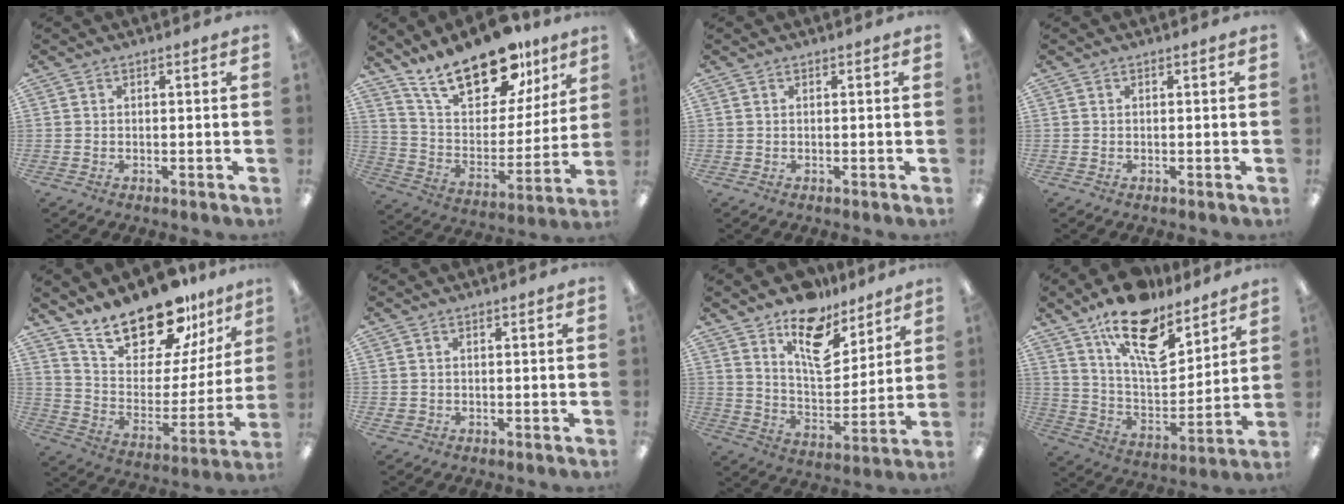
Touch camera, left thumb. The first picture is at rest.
{"total": 22.0, "force": [16.2, 9.4, 11.5], "torque": [-0.196, -0.098, 0.284]}
{"total": 0.0}
{"total": 0.0}
{"total": 20.3, "force": [16.3, 8.0, 8.9], "torque": [-0.150, -0.116, 0.287]}
{"total": 0.9, "force": [-0.2, 0.8, 0.3], "torque": [-0.006, 0.001, -0.006]}
{"total": 14.3, "force": [10.4, 7.1, 6.9], "torque": [-0.097, -0.069, 0.184]}
{"total": 18.5, "force": [12.8, 8.0, 10.7], "torque": [-0.175, -0.080, 0.222]}